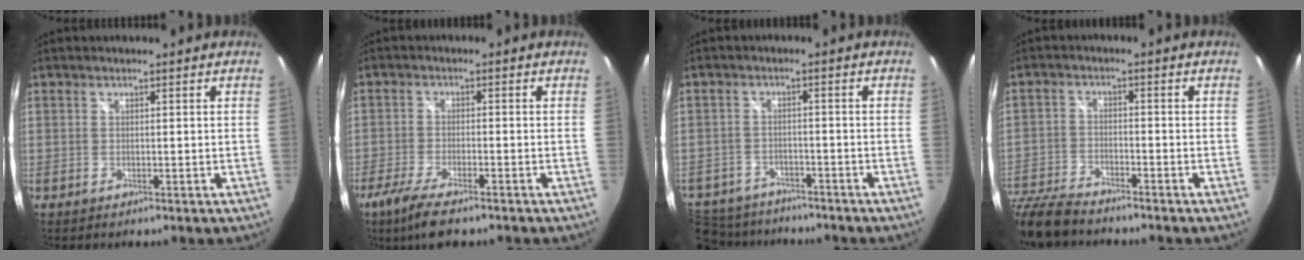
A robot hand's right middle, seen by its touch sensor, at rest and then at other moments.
{"total": 8.3, "force": [-6.1, 1.8, 5.4], "torque": [-0.132, -0.028, -0.113]}
{"total": 13.5, "force": [-10.6, 7.3, 4.2], "torque": [-0.133, 0.009, -0.169]}
{"total": 11.0, "force": [-9.6, 2.9, 4.7], "torque": [-0.125, -0.022, -0.190]}